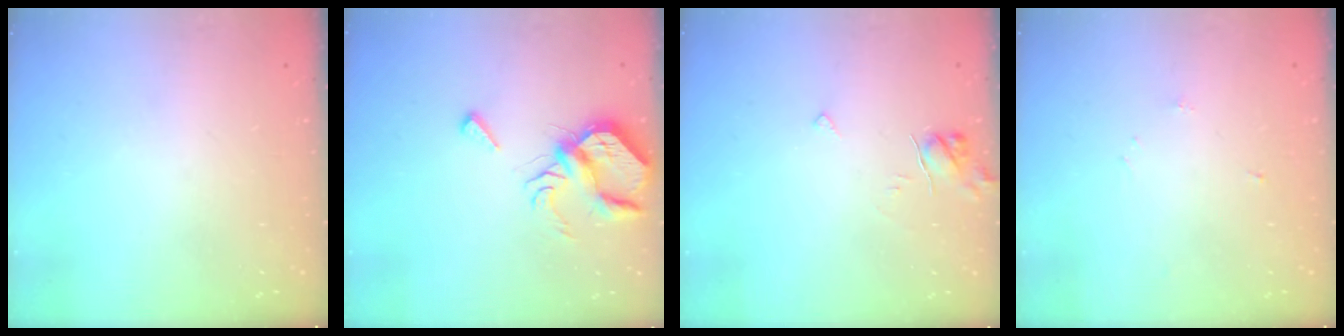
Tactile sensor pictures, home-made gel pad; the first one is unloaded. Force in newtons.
{"total": 7.5, "press": 7.4, "slide": 0.8}
{"total": 6.2, "press": 6.2, "slide": 0.5}
{"total": 3.2, "press": 3.2, "slide": 0.4}